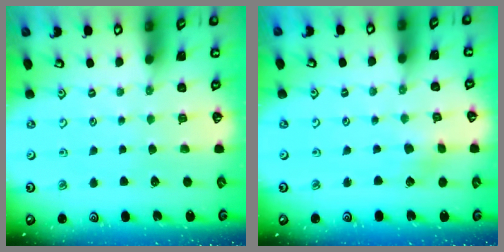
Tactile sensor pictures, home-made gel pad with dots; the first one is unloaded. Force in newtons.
{"total": 2.5, "press": 2.5, "slide": 0.3}